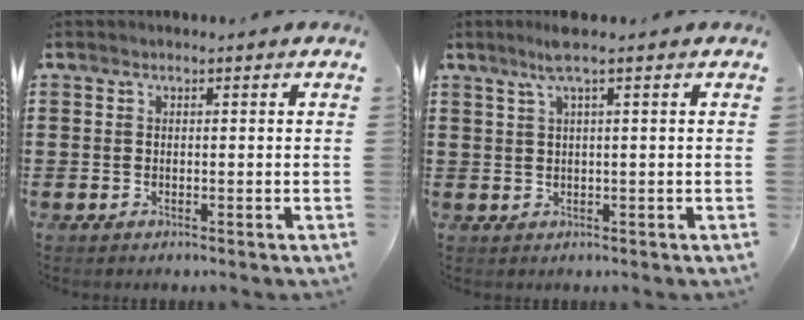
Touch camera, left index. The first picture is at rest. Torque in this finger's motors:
{"motor_torque": [0.39, -0.40, 0.22, 0.08]}